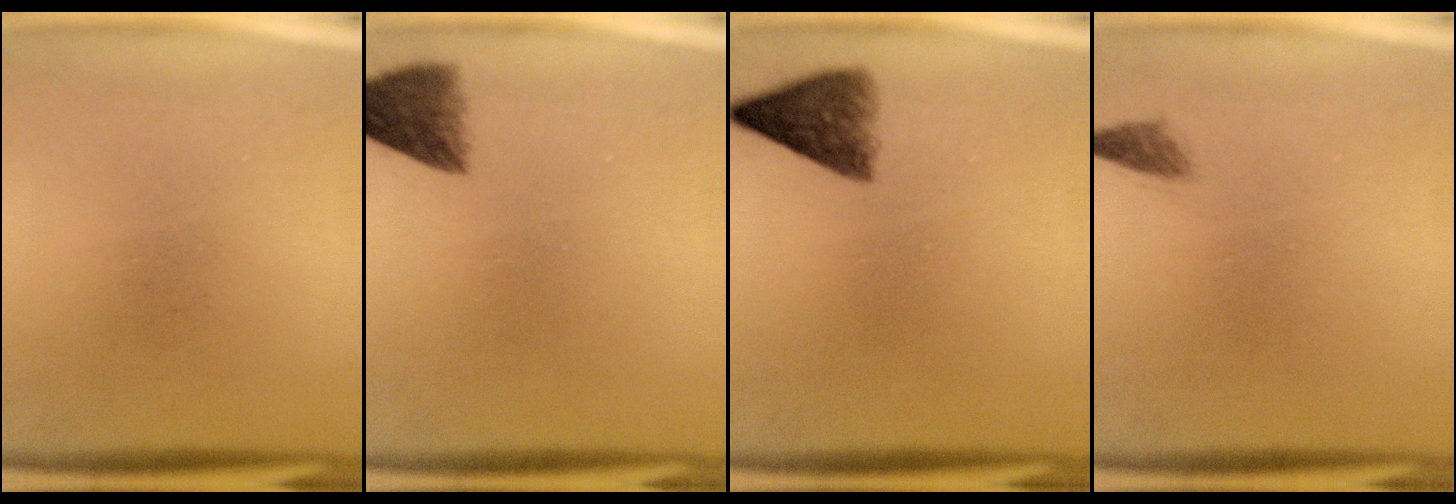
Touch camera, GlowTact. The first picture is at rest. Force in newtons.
{"total": 5.0}
{"total": 5.5}
{"total": 1.3}